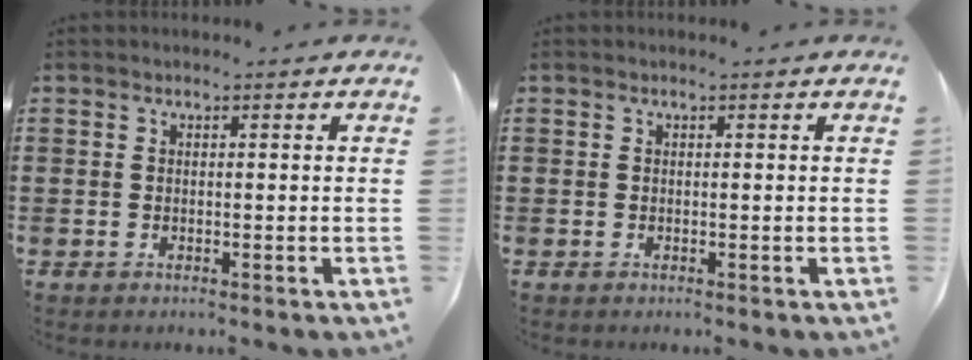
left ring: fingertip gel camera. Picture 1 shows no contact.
{"total": 0.0}